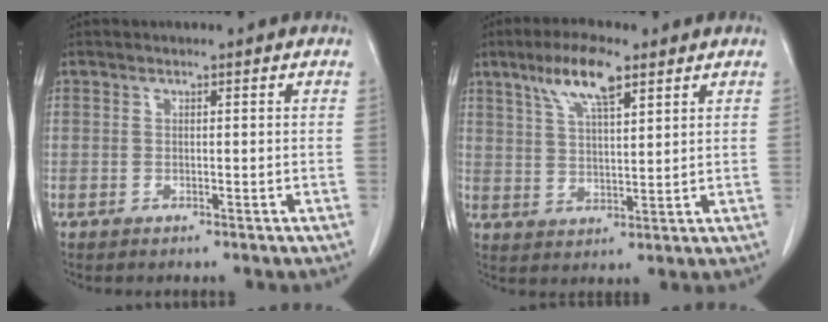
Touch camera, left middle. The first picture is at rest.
{"total": 8.2, "force": [5.1, 1.8, 6.2], "torque": [-0.124, 0.009, 0.096]}